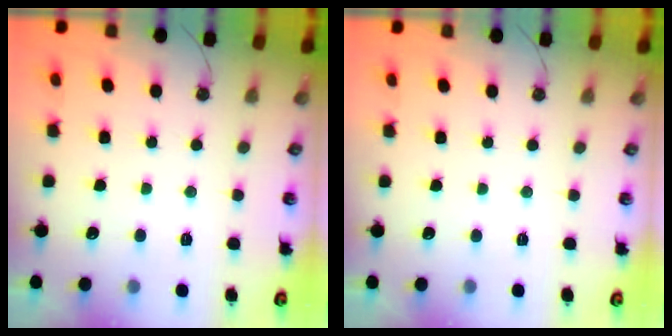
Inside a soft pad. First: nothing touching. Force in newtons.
{"total": 1.3, "press": 0.5, "slide": 1.2}